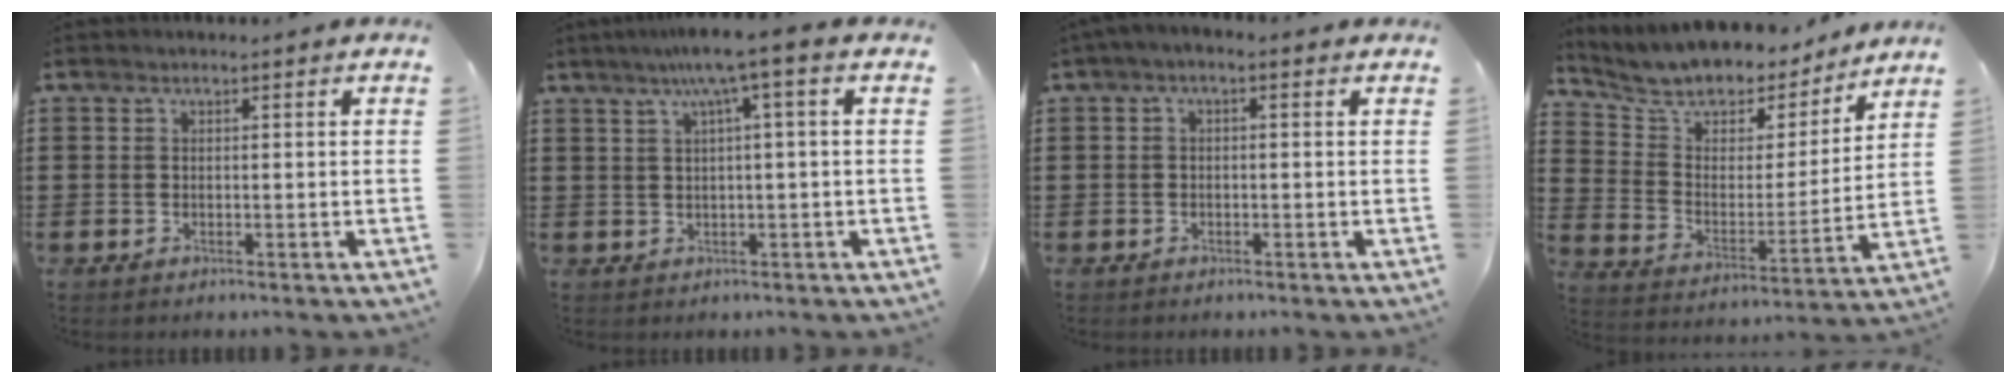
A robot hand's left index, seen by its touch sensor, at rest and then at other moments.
{"total": 5.2, "force": [2.0, -0.5, 4.8], "torque": [-0.095, 0.004, 0.031]}
{"total": 1.3, "force": [-0.9, 0.3, 0.8], "torque": [-0.015, 0.001, -0.018]}
{"total": 7.2, "force": [6.5, 2.8, 1.2], "torque": [-0.059, -0.051, 0.111]}